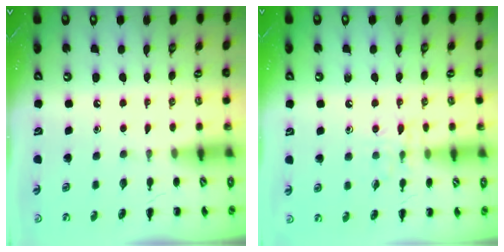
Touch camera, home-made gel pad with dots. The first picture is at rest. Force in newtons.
{"total": 6.9, "press": 6.7, "slide": 1.4}